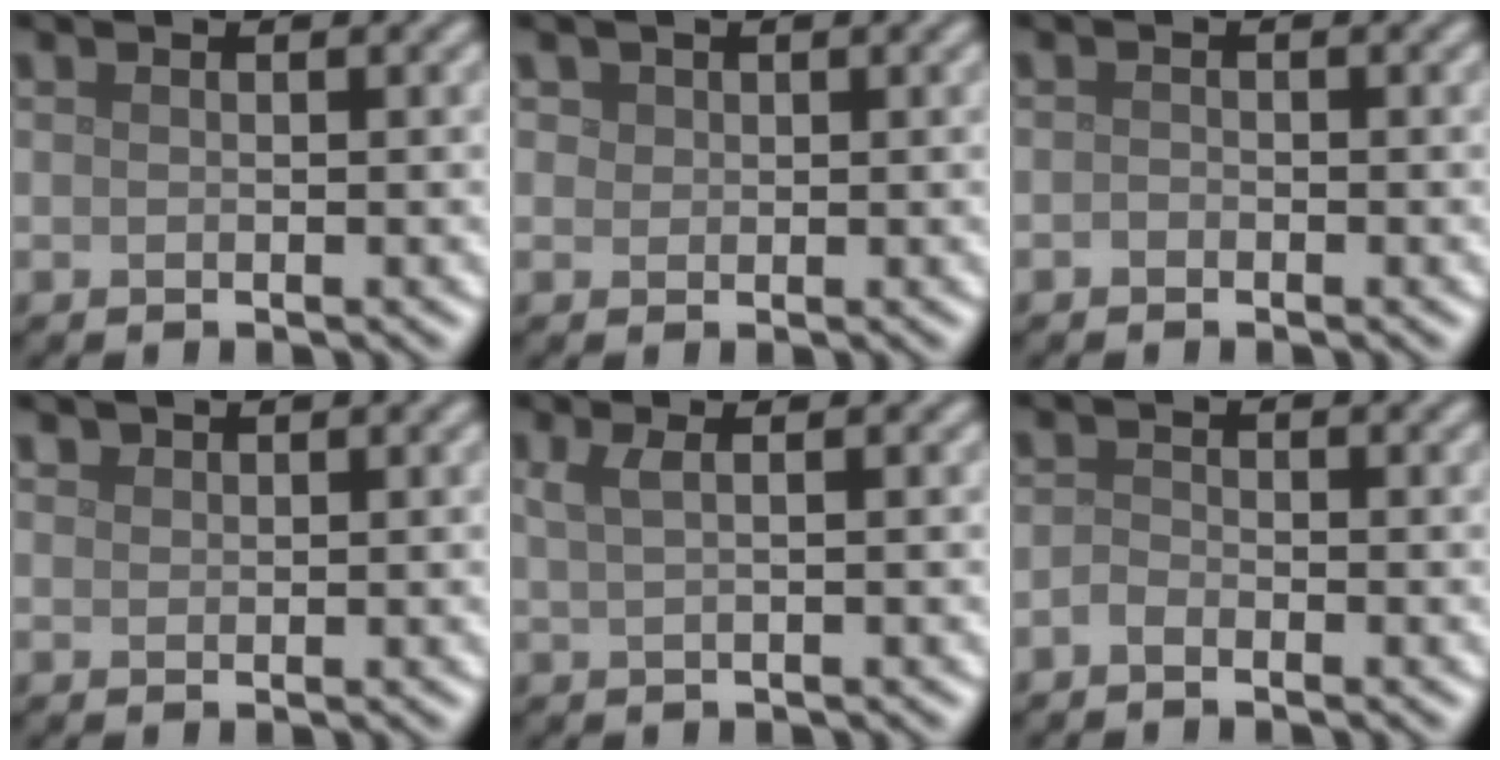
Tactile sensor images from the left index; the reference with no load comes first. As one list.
[{"total": 1.2, "force": [0.6, 1.0, 0.3], "torque": [-0.004, -0.006, 0.014]}, {"total": 0.5, "force": [-0.3, 0.3, 0.1], "torque": [-0.001, -0.002, -0.007]}, {"total": 0.8, "force": [0.7, 0.4, 0.0], "torque": [0.000, 0.000, 0.015]}, {"total": 2.1, "force": [0.7, 0.9, 1.7], "torque": [-0.023, 0.002, 0.005]}, {"total": 1.0, "force": [-0.7, 0.4, 0.5], "torque": [-0.009, 0.001, -0.018]}]